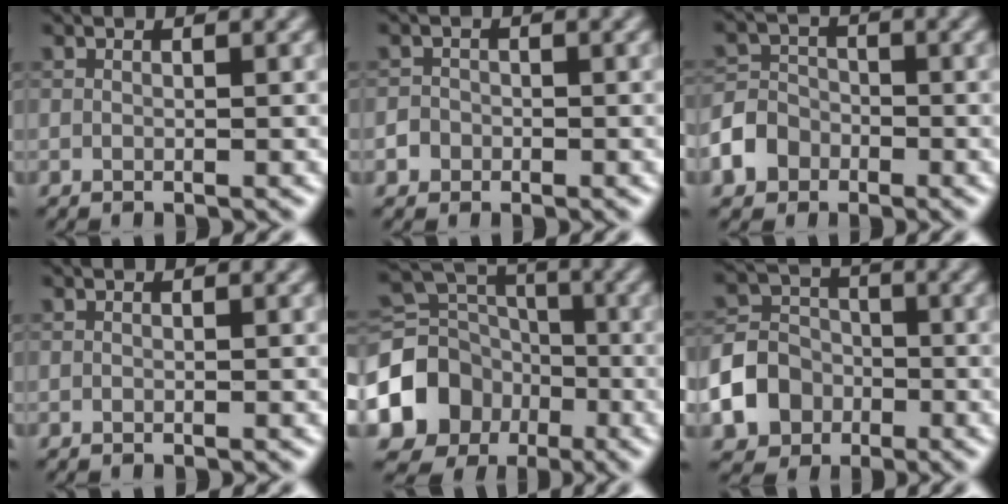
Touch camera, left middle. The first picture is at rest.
{"total": 1.7, "force": [-0.8, 1.5, 0.2], "torque": [0.010, 0.006, -0.018]}
{"total": 5.5, "force": [-2.9, 4.5, 1.4], "torque": [-0.013, -0.006, -0.070]}
{"total": 0.0}
{"total": 9.8, "force": [-3.7, 8.2, 3.9], "torque": [-0.096, -0.010, -0.078]}
{"total": 7.1, "force": [-3.1, 5.9, 2.4], "torque": [-0.038, -0.011, -0.078]}